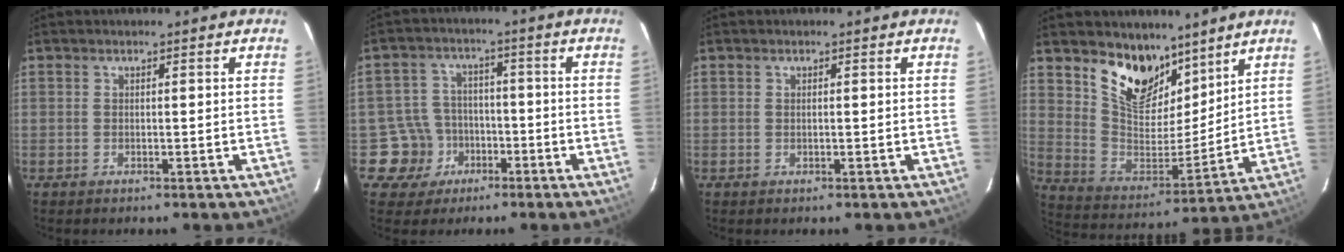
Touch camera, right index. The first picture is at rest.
{"total": 7.7, "force": [-3.3, 6.9, 0.2], "torque": [-0.024, 0.028, -0.050]}
{"total": 0.0}
{"total": 14.9, "force": [10.5, 7.7, 7.3], "torque": [-0.142, -0.014, 0.197]}